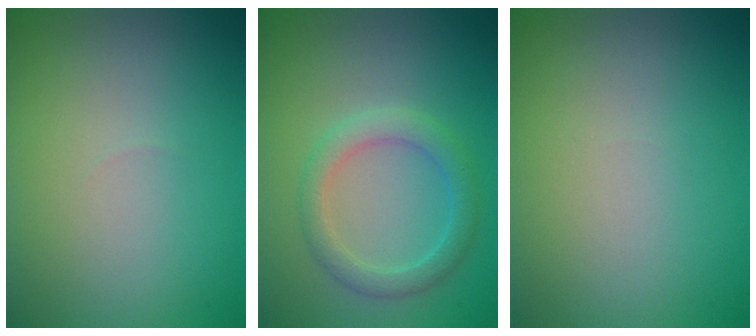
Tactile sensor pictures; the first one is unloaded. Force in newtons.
{"total": 2.9, "press": 2.9, "slide": 0.1}
{"total": 0.0}